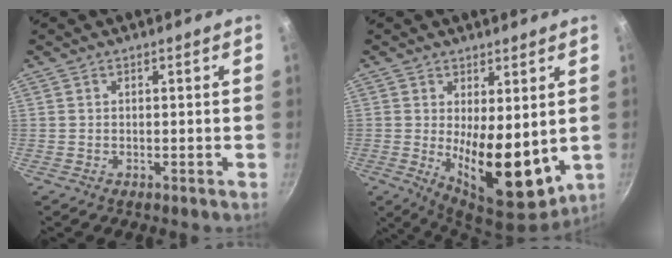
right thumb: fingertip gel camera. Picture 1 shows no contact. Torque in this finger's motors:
{"motor_torque": [2.30, 2.54, 2.02, 0.02, 0.43]}